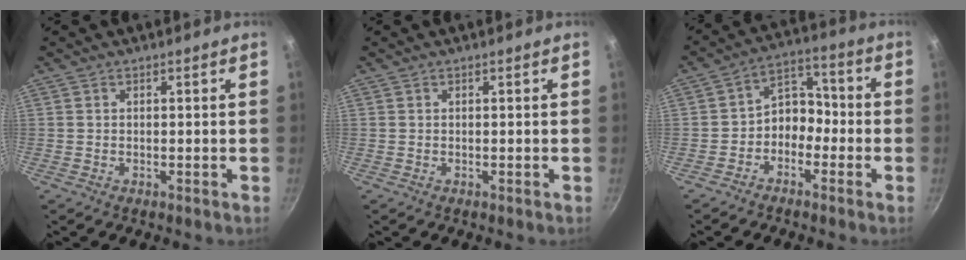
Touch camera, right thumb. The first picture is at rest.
{"total": 0.0}
{"total": 7.0, "force": [-2.7, 5.3, 3.7], "torque": [-0.020, 0.051, -0.060]}